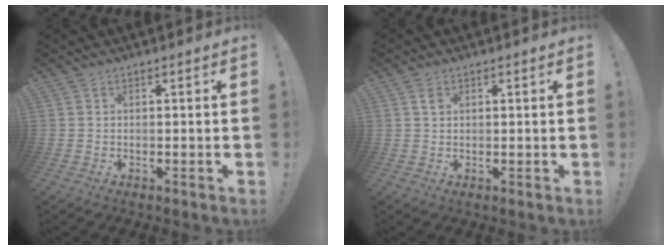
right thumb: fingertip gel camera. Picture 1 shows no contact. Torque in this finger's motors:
{"motor_torque": [0.75, 0.03, 0.22, -0.42, 0.08]}